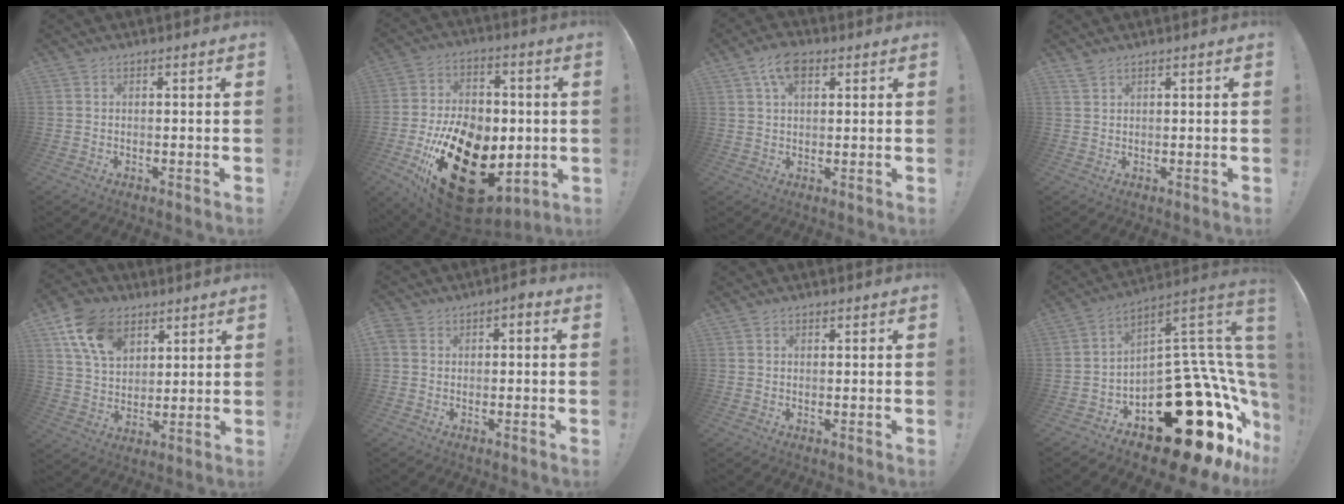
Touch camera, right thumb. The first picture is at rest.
{"total": 29.3, "force": [-9.2, 18.5, 20.9], "torque": [-0.364, 0.051, -0.121]}
{"total": 7.6, "force": [3.6, 4.4, 5.1], "torque": [-0.080, -0.003, 0.066]}
{"total": 1.9, "force": [1.7, 0.6, 0.7], "torque": [-0.015, -0.006, 0.032]}
{"total": 14.3, "force": [7.5, 9.7, 7.2], "torque": [-0.124, -0.024, 0.147]}
{"total": 3.7, "force": [-1.1, 3.0, 1.9], "torque": [-0.031, 0.018, -0.019]}
{"total": 0.7, "force": [0.4, 0.6, 0.1], "torque": [0.002, -0.001, 0.008]}
{"total": 28.7, "force": [-13.4, 13.7, 21.5], "torque": [-0.211, 0.034, -0.168]}